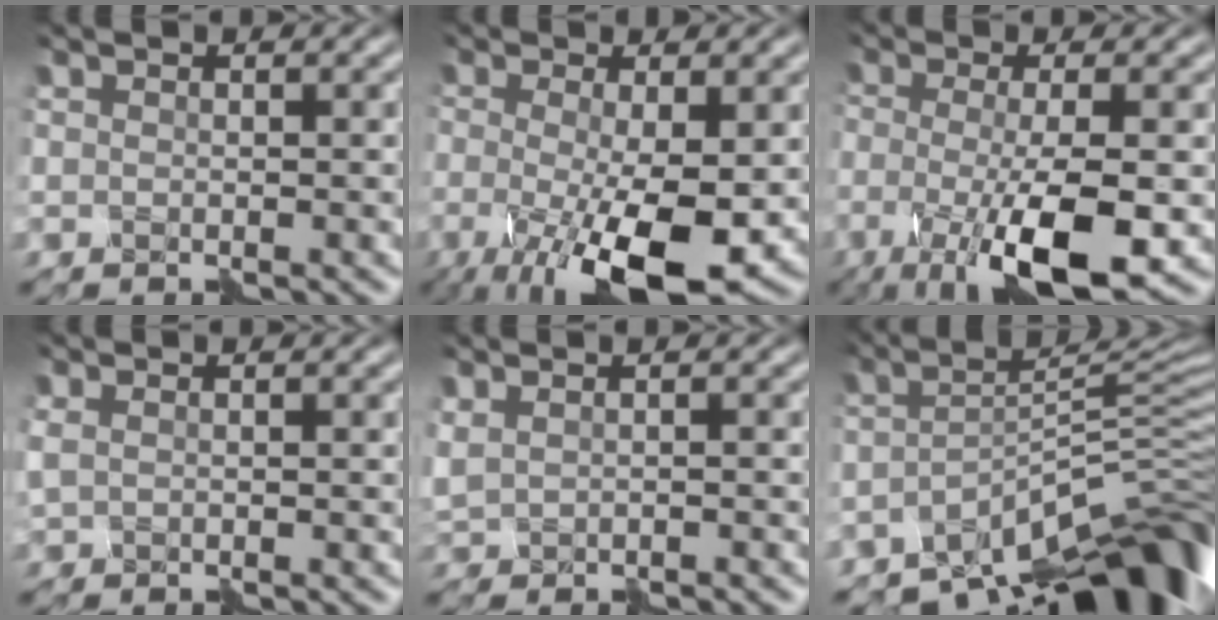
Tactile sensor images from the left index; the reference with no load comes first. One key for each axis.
{"total": 8.3, "fx": -2.4, "fy": 1.9, "fz": 7.7, "tx": -0.131, "ty": -0.021, "tz": -0.039}
{"total": 8.5, "fx": -2.9, "fy": 2.1, "fz": 7.8, "tx": -0.122, "ty": -0.013, "tz": -0.055}
{"total": 1.2, "fx": -0.1, "fy": 0.9, "fz": 0.7, "tx": -0.019, "ty": 0.000, "tz": 0.002}
{"total": 1.7, "fx": 0.0, "fy": 1.3, "fz": 1.1, "tx": -0.025, "ty": 0.001, "tz": 0.007}
{"total": 12.2, "fx": -8.4, "fy": 3.3, "fz": 8.2, "tx": -0.101, "ty": 0.004, "tz": -0.147}